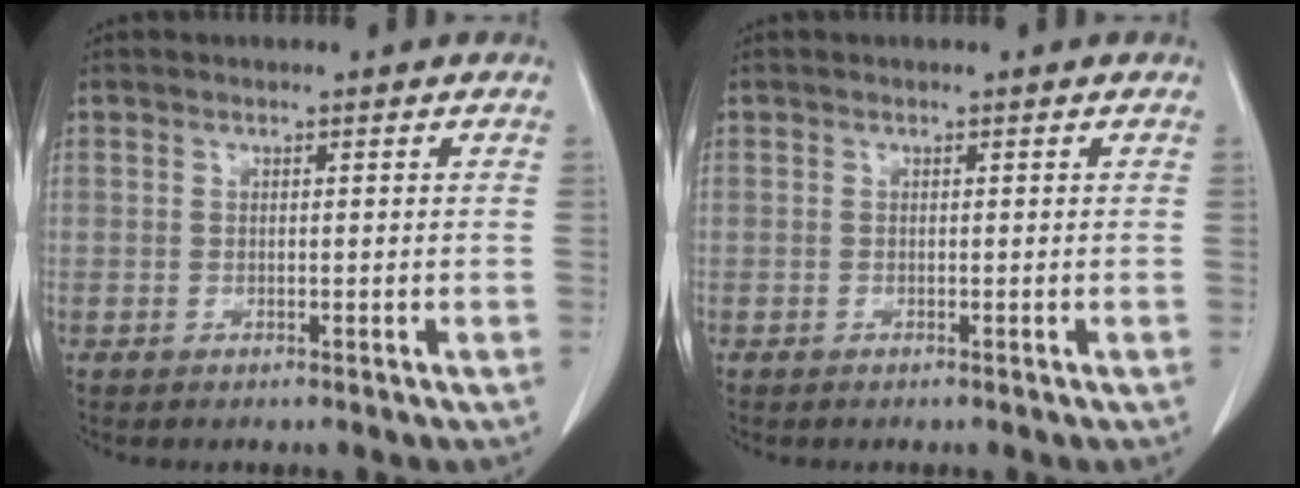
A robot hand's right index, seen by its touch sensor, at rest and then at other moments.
{"total": 0.0}